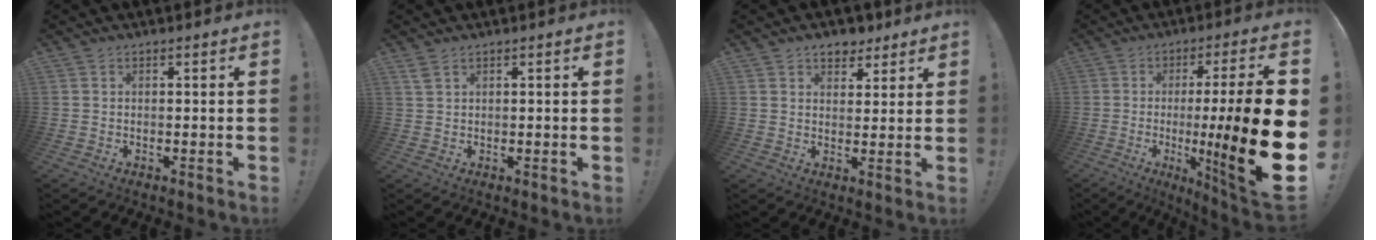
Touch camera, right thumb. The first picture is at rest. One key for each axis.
{"total": 2.2, "fx": 1.2, "fy": 0.6, "fz": 1.8, "tx": -0.034, "ty": -0.001, "tz": 0.023}
{"total": 6.0, "fx": 4.3, "fy": 3.8, "fz": 1.7, "tx": -0.012, "ty": -0.026, "tz": 0.078}
{"total": 23.2, "fx": -3.0, "fy": 1.5, "fz": 22.9, "tx": -0.374, "ty": -0.009, "tz": -0.048}